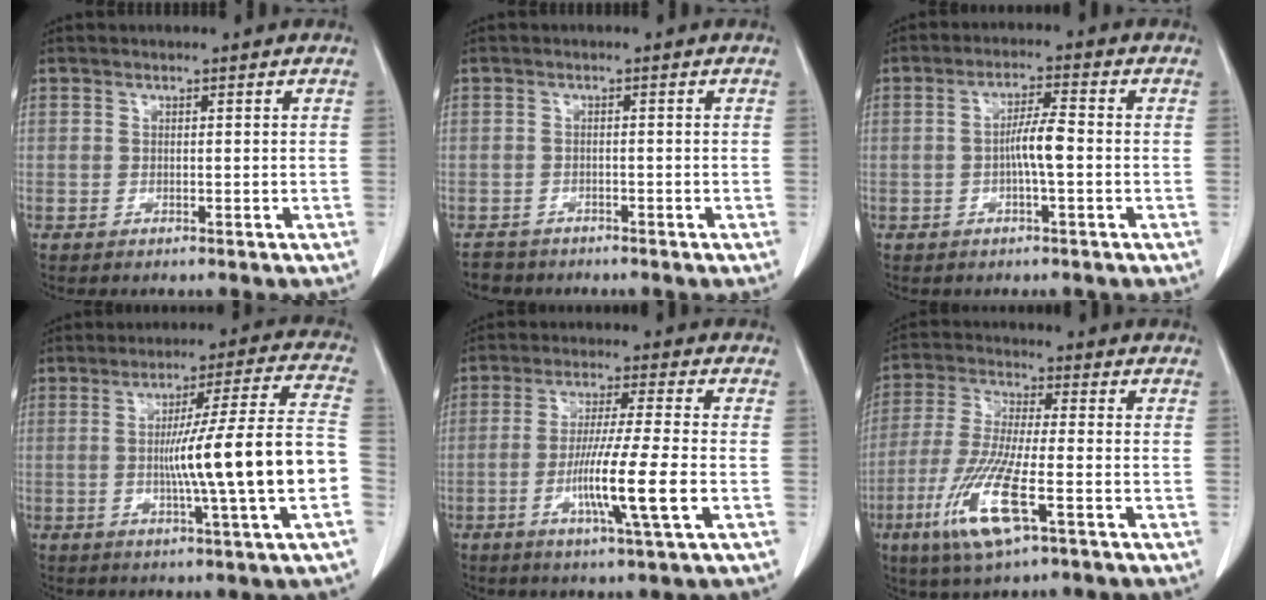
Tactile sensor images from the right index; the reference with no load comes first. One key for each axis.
{"total": 2.7, "fx": -2.1, "fy": 1.4, "fz": -0.6, "tx": 0.004, "ty": 0.003, "tz": -0.041}
{"total": 4.6, "fx": -0.8, "fy": 0.2, "fz": 4.5, "tx": -0.083, "ty": 0.006, "tz": -0.015}
{"total": 16.3, "fx": -2.9, "fy": -1.4, "fz": 16.0, "tx": -0.246, "ty": 0.006, "tz": -0.048}
{"total": 10.5, "fx": -3.0, "fy": -0.7, "fz": 10.1, "tx": -0.187, "ty": -0.017, "tz": -0.059}
{"total": 12.3, "fx": -5.1, "fy": 1.5, "fz": 11.1, "tx": -0.235, "ty": -0.027, "tz": -0.097}